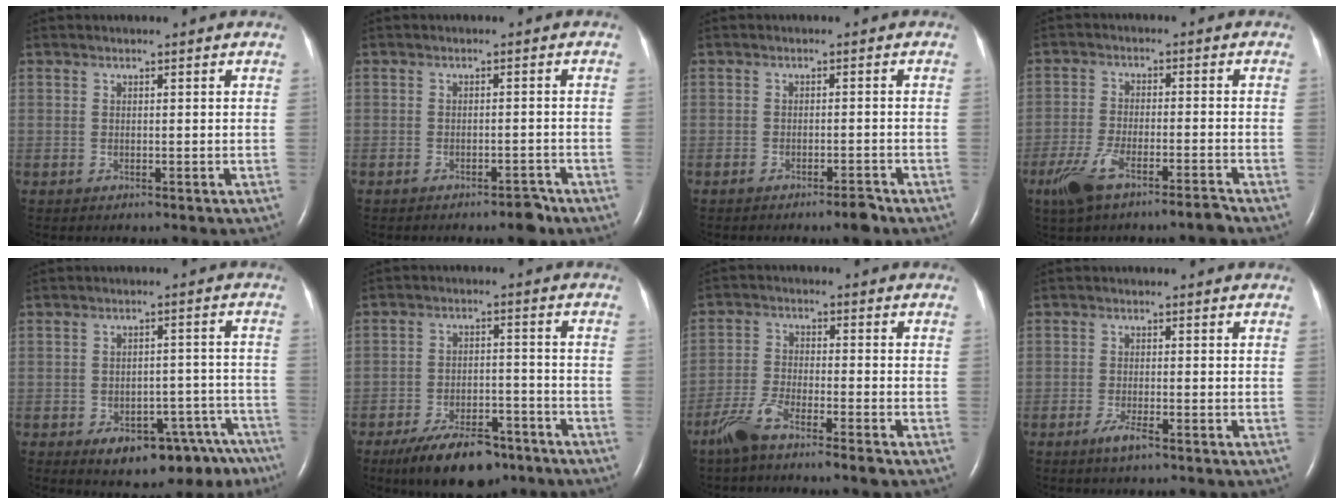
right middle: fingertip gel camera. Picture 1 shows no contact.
{"total": 2.7, "force": [-2.1, 0.8, 1.4], "torque": [-0.015, 0.002, -0.028]}
{"total": 2.4, "force": [-1.9, 0.2, 1.4], "torque": [-0.022, 0.000, -0.029]}
{"total": 7.3, "force": [-5.2, 0.7, 5.0], "torque": [-0.106, -0.008, -0.097]}
{"total": 13.4, "force": [-9.7, 6.5, 6.7], "torque": [-0.036, 0.038, -0.120]}
{"total": 11.2, "force": [-8.2, 4.3, 6.3], "torque": [-0.107, -0.007, -0.133]}
{"total": 6.0, "force": [-4.7, 0.3, 3.7], "torque": [-0.085, -0.006, -0.096]}
{"total": 2.4, "force": [-1.6, 0.2, 1.8], "torque": [-0.045, -0.005, -0.030]}